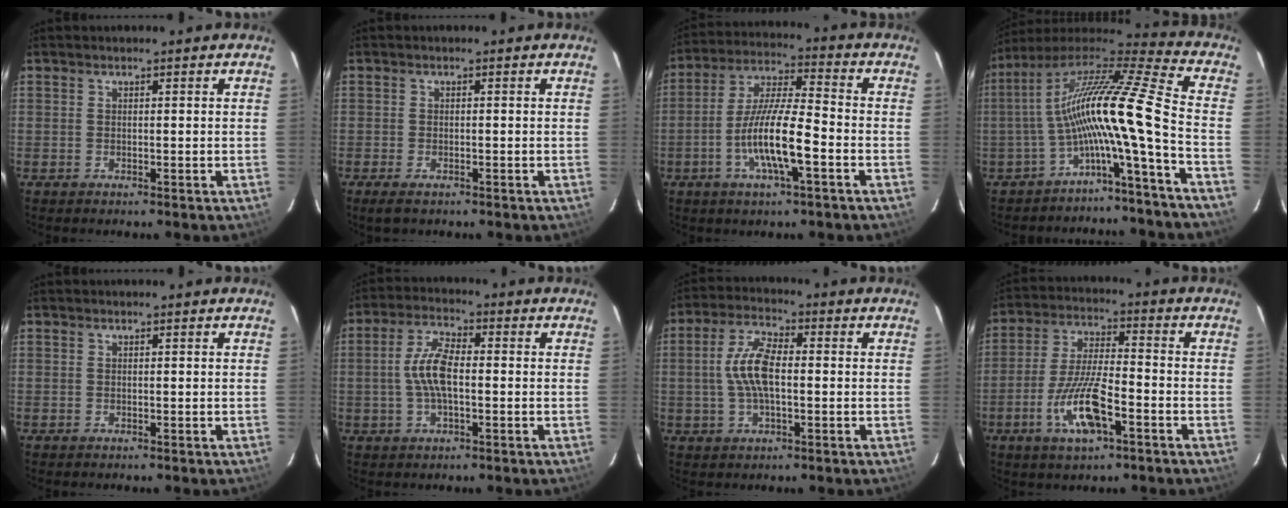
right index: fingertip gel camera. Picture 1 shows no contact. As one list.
[{"total": 2.7, "force": [-1.9, 1.1, 1.7], "torque": [-0.038, -0.008, -0.034]}, {"total": 12.3, "force": [-4.6, 1.9, 11.2], "torque": [-0.224, -0.004, -0.090]}, {"total": 16.1, "force": [-5.4, -1.0, 15.1], "torque": [-0.244, -0.011, -0.102]}, {"total": 0.0}, {"total": 7.3, "force": [-0.8, 2.9, 6.7], "torque": [-0.138, 0.011, -0.016]}, {"total": 8.3, "force": [-0.5, 3.4, 7.6], "torque": [-0.156, 0.012, -0.009]}, {"total": 11.8, "force": [-5.4, 3.4, 9.9], "torque": [-0.206, -0.007, -0.098]}]